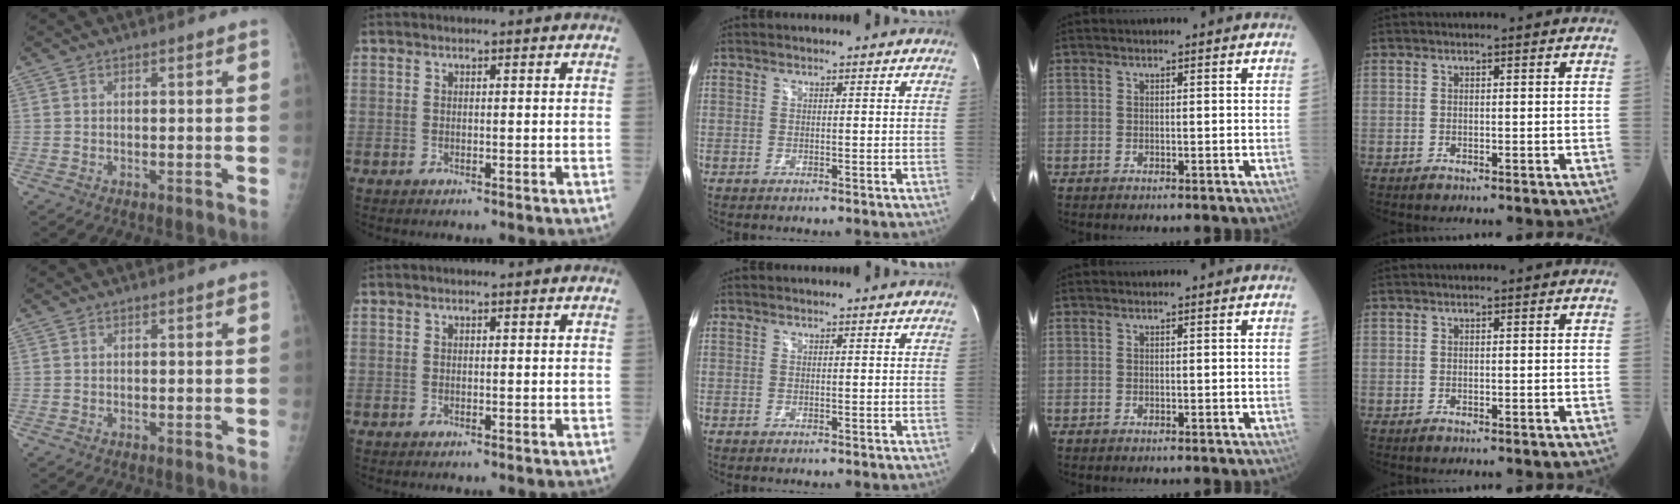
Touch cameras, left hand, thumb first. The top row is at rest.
{}